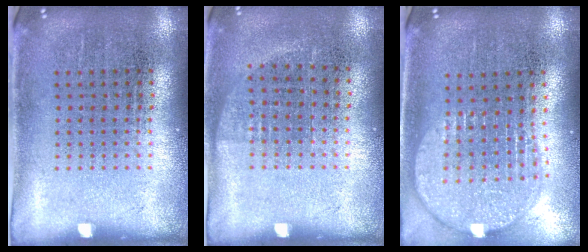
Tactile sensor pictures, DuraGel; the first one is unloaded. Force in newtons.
{"total": 0.7, "press": 0.6, "slide": 0.3}
{"total": 1.9, "press": 1.6, "slide": 1.1}